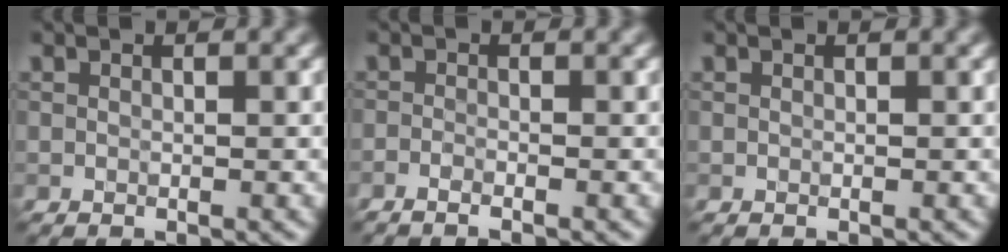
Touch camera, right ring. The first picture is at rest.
{"total": 1.4, "force": [-1.0, 0.2, 0.9], "torque": [-0.017, 0.001, -0.024]}
{"total": 0.0}